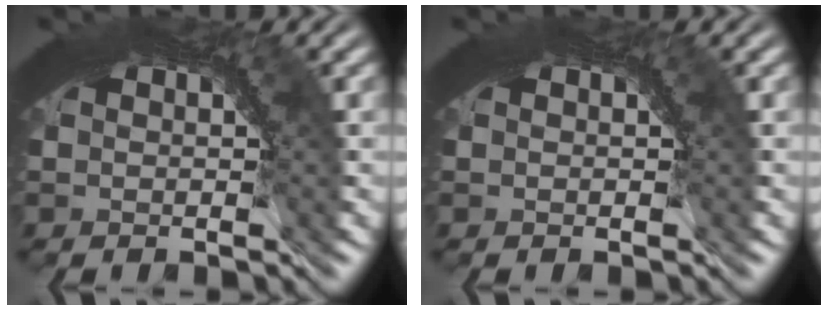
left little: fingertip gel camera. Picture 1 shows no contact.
{"total": 0.0}